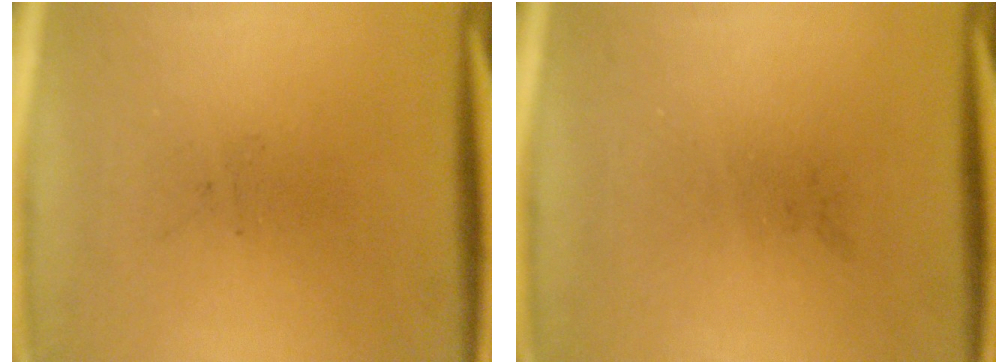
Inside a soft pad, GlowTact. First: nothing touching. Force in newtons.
{"total": 0.0}